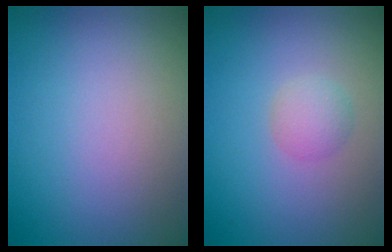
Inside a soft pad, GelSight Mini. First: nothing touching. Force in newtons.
{"total": 1.6, "press": 1.6, "slide": 0.1}